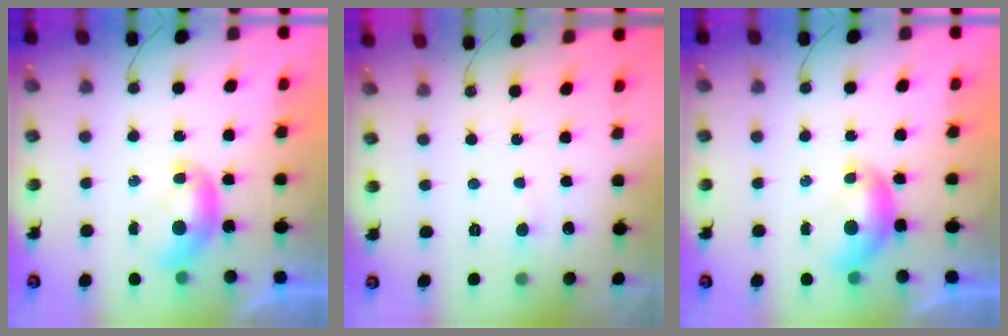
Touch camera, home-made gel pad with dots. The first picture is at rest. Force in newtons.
{"total": 1.0, "press": 0.9, "slide": 0.5}
{"total": 0.5, "press": 0.2, "slide": 0.5}